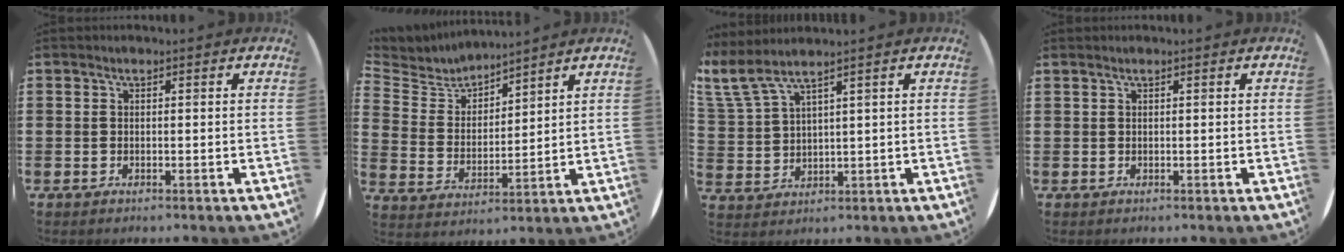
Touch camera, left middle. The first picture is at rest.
{"total": 5.0, "force": [4.9, 0.8, -0.6], "torque": [-0.015, -0.037, 0.084]}
{"total": 4.5, "force": [3.4, 0.7, 3.0], "torque": [-0.071, -0.010, 0.055]}
{"total": 0.0}